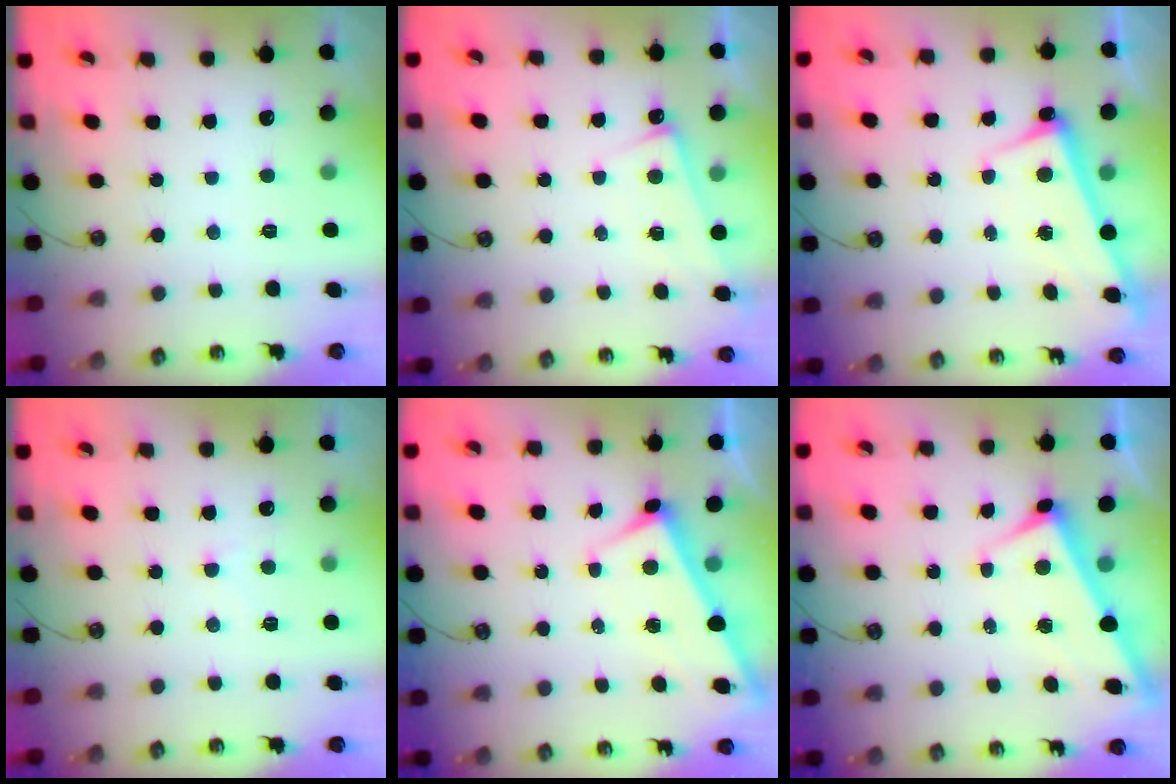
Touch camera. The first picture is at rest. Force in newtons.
{"total": 1.9, "press": 1.8, "slide": 0.4}
{"total": 2.9, "press": 2.8, "slide": 0.4}
{"total": 4.0, "press": 4.0, "slide": 0.5}
{"total": 4.6, "press": 4.6, "slide": 0.1}
{"total": 2.8, "press": 2.7, "slide": 0.5}